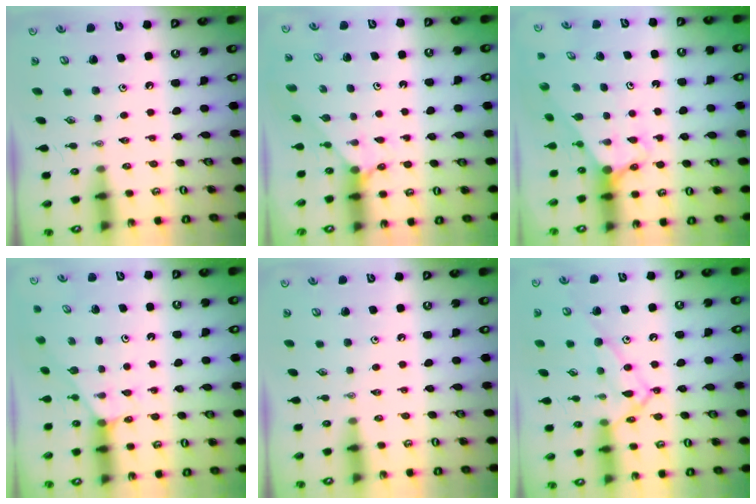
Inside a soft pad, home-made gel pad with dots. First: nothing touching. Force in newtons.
{"total": 2.4, "press": 2.4, "slide": 0.2}
{"total": 2.8, "press": 2.8, "slide": 0.0}
{"total": 2.1, "press": 2.1, "slide": 0.4}
{"total": 0.0}
{"total": 12.5, "press": 12.4, "slide": 1.0}